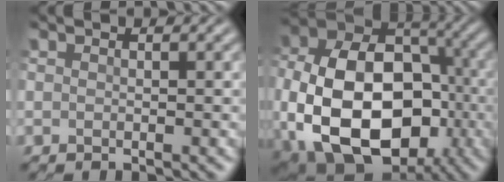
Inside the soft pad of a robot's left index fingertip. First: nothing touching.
{"total": 17.0, "force": [-3.5, 11.9, 11.6], "torque": [-0.209, -0.033, -0.044]}